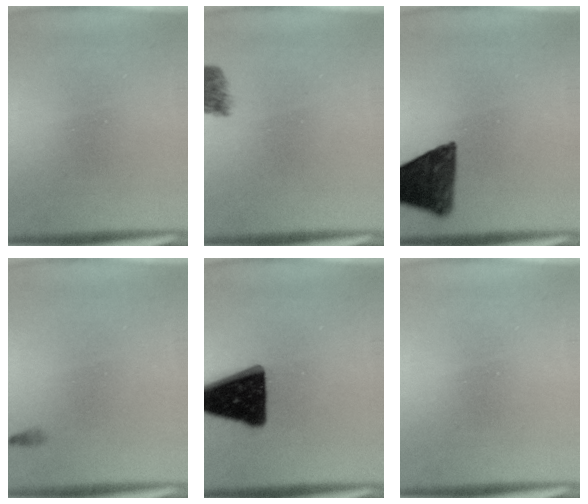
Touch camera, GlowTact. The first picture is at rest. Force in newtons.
{"total": 4.3}
{"total": 11.5}
{"total": 0.5}
{"total": 18.0}
{"total": 0.0}